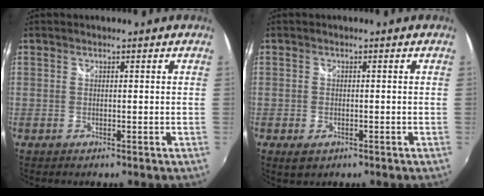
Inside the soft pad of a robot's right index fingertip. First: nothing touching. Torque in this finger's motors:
{"motor_torque": [0.16, -0.14, 0.10, 0.01]}